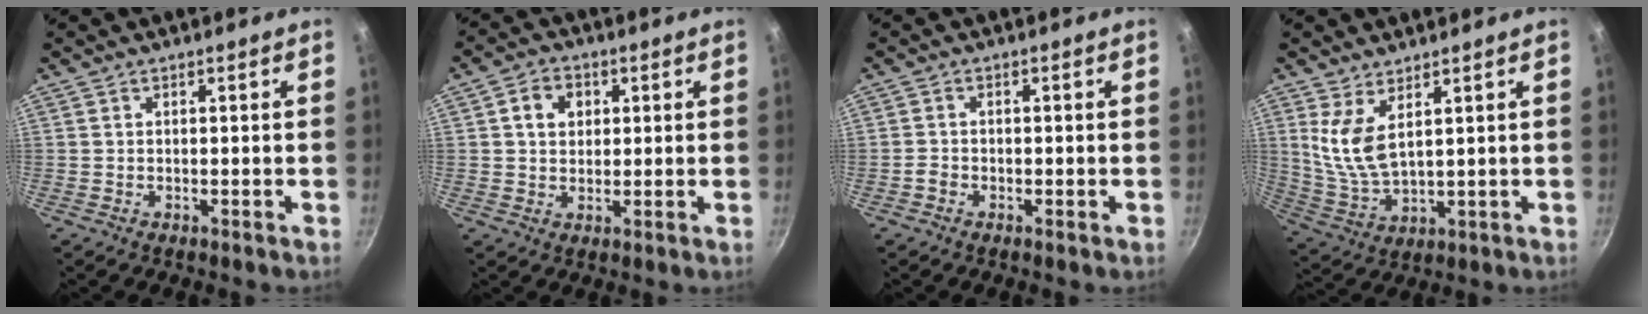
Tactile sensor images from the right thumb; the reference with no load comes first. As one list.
[{"total": 5.6, "force": [1.5, 4.5, 3.0], "torque": [-0.028, 0.006, 0.020]}, {"total": 1.4, "force": [-0.8, 0.9, 0.6], "torque": [-0.017, 0.004, -0.021]}, {"total": 8.1, "force": [3.6, 3.4, 6.4], "torque": [-0.127, -0.036, 0.081]}]